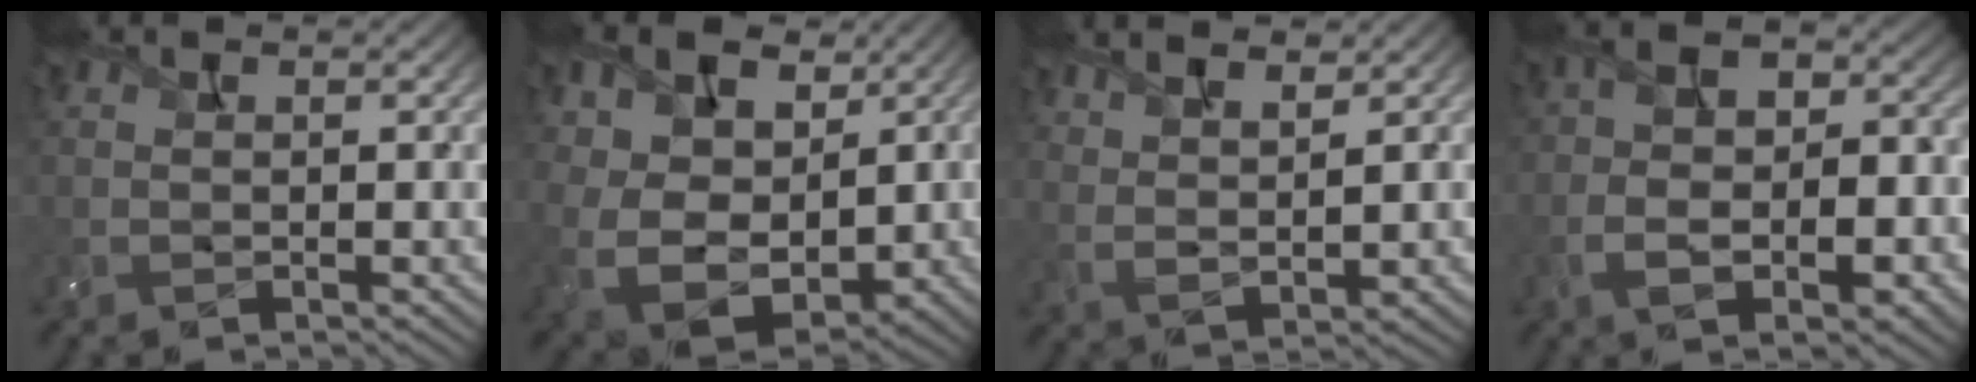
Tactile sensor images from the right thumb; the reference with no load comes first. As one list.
[{"total": 12.8, "force": [2.6, 9.4, 8.3], "torque": [-0.199, -0.004, 0.055]}, {"total": 5.6, "force": [4.2, 1.5, 3.4], "torque": [-0.064, 0.004, 0.069]}, {"total": 9.7, "force": [-2.7, 5.0, 7.8], "torque": [-0.137, -0.006, -0.042]}]